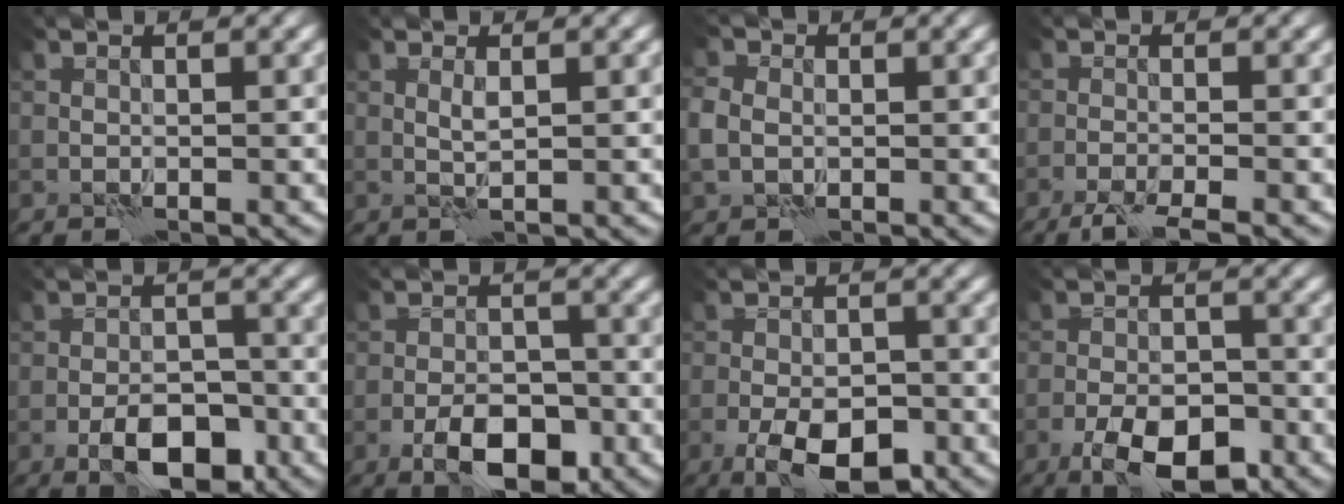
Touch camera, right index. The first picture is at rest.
{"total": 1.0, "force": [0.4, 0.0, 0.9], "torque": [-0.023, 0.000, 0.006]}
{"total": 3.2, "force": [-0.1, 2.7, 1.8], "torque": [-0.047, 0.004, -0.005]}
{"total": 3.9, "force": [-3.0, 0.3, 2.4], "torque": [-0.046, -0.009, -0.060]}
{"total": 5.8, "force": [-3.2, 2.6, 4.1], "torque": [-0.057, 0.003, -0.056]}
{"total": 5.7, "force": [-3.0, 2.5, 4.1], "torque": [-0.060, 0.003, -0.055]}
{"total": 6.5, "force": [-3.4, 2.7, 4.9], "torque": [-0.081, -0.002, -0.059]}
{"total": 6.6, "force": [-4.0, 2.7, 4.5], "torque": [-0.073, 0.001, -0.070]}